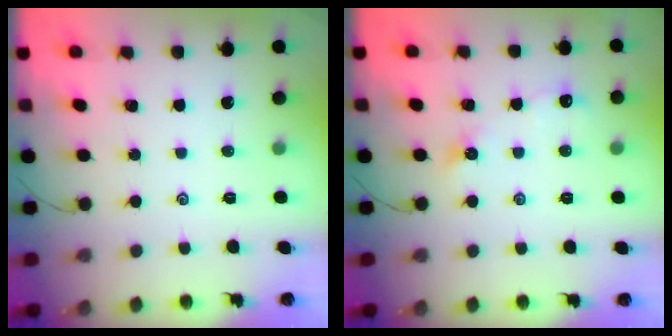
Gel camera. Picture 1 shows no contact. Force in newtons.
{"total": 5.2, "press": 5.1, "slide": 0.5}